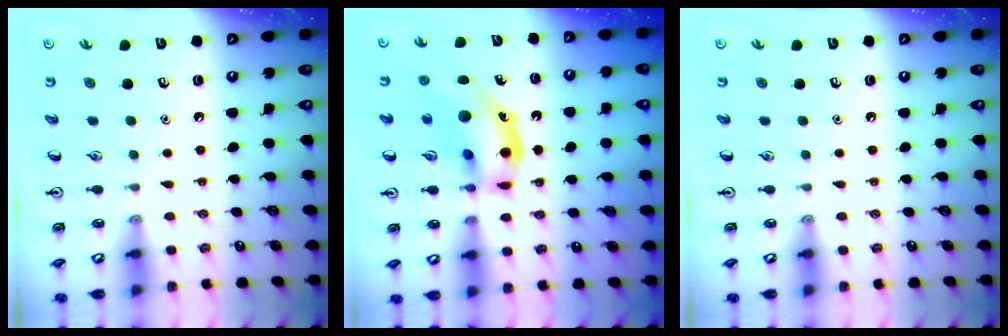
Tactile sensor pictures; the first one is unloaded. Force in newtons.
{"total": 16.5, "press": 16.0, "slide": 3.7}
{"total": 0.0}